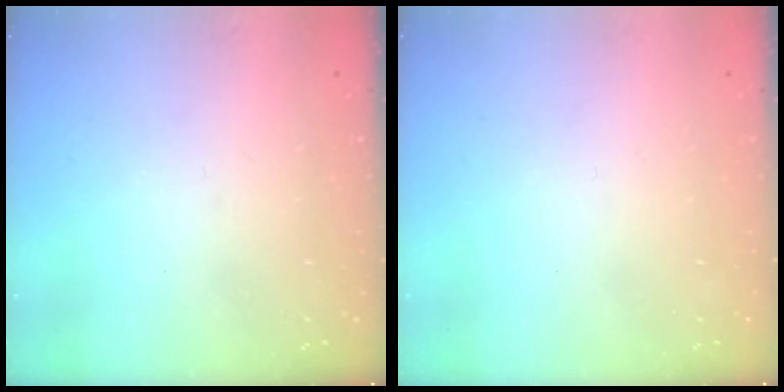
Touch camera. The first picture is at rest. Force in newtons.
{"total": 1.6, "press": 1.6, "slide": 0.1}